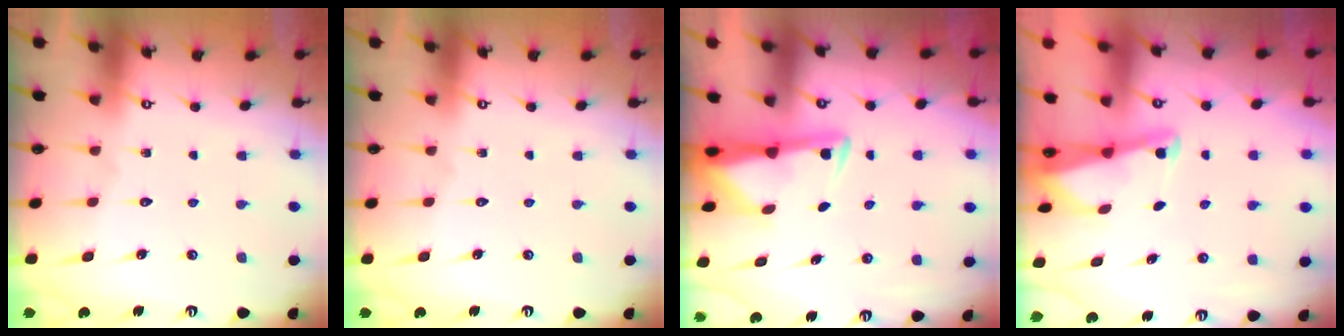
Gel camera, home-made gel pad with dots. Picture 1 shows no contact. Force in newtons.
{"total": 0.0}
{"total": 3.0, "press": 2.9, "slide": 0.5}
{"total": 2.2, "press": 2.2, "slide": 0.3}